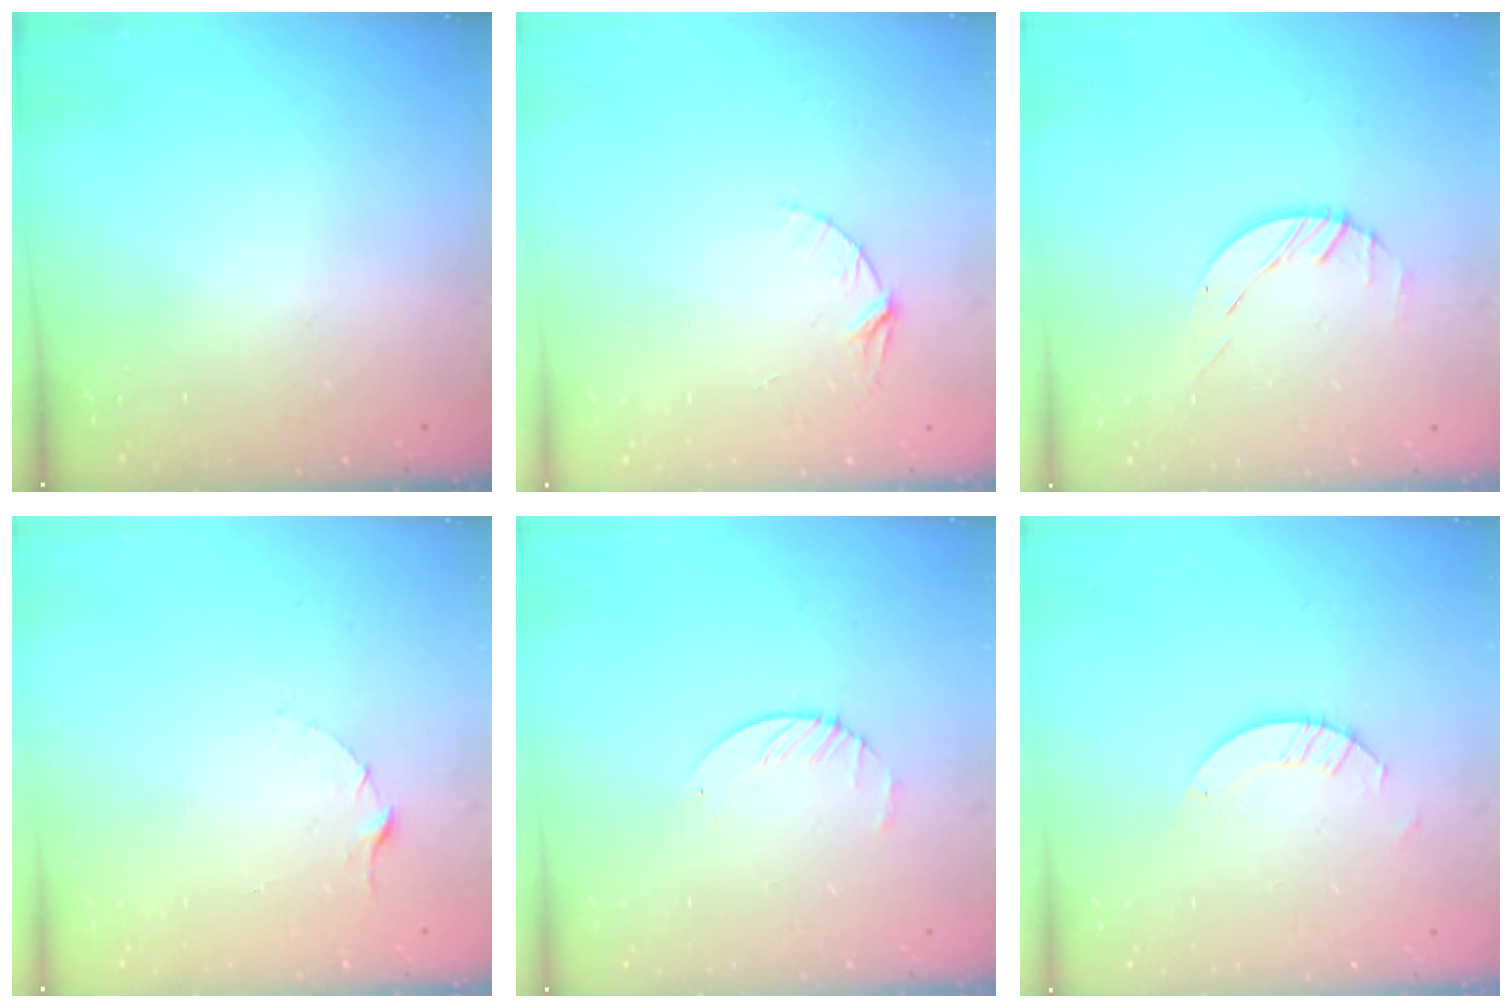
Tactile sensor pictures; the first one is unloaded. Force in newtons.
{"total": 3.9, "press": 3.9, "slide": 0.4}
{"total": 2.6, "press": 2.6, "slide": 0.3}
{"total": 2.5, "press": 2.5, "slide": 0.3}
{"total": 3.1, "press": 3.1, "slide": 0.4}
{"total": 2.6, "press": 2.6, "slide": 0.2}